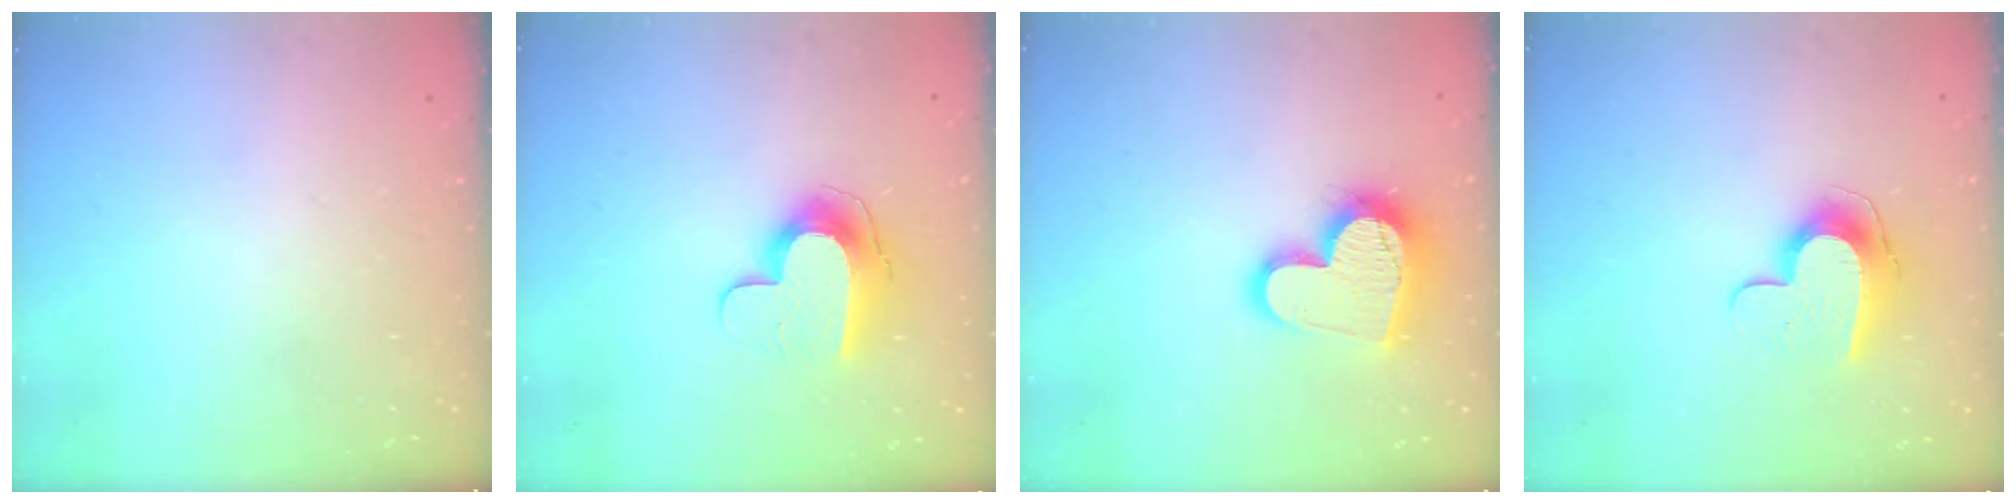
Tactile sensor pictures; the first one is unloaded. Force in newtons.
{"total": 11.0, "press": 10.9, "slide": 0.8}
{"total": 16.4, "press": 16.3, "slide": 1.3}
{"total": 10.1, "press": 10.1, "slide": 0.6}